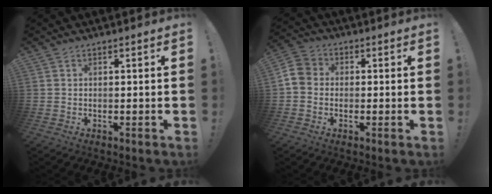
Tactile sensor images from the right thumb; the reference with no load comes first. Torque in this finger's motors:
{"motor_torque": [-0.18, 0.21, 0.00, 0.05, 0.03]}